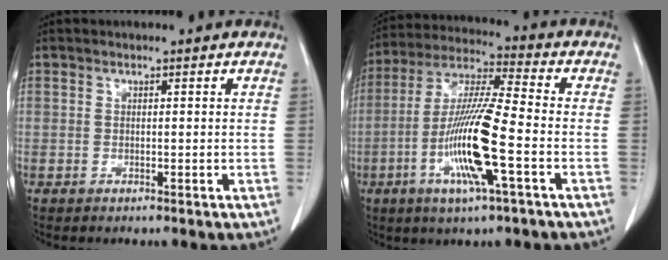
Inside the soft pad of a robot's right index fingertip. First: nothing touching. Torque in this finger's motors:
{"motor_torque": [2.14, 0.00, 0.52, 0.21]}